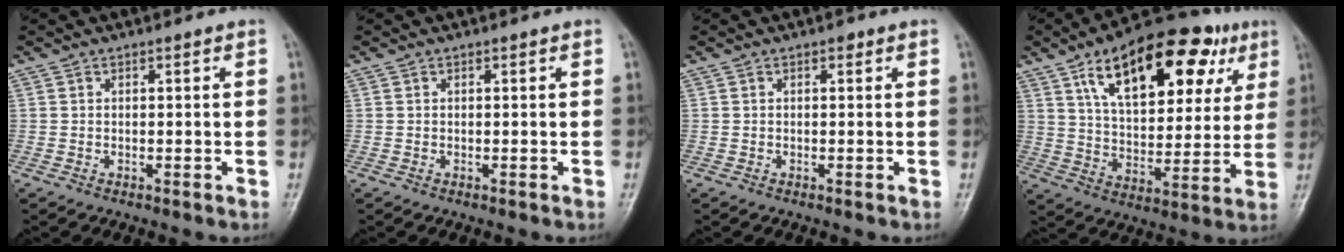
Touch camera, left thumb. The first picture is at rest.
{"total": 0.0}
{"total": 0.8, "force": [0.4, 0.5, 0.5], "torque": [-0.001, 0.000, 0.002]}
{"total": 24.6, "force": [11.4, 12.0, 18.2], "torque": [-0.233, -0.007, 0.182]}